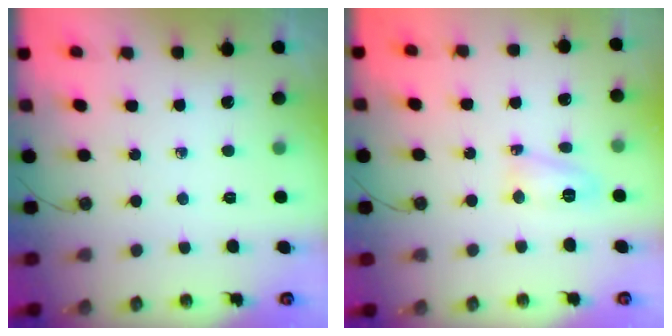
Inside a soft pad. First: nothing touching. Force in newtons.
{"total": 8.9, "press": 5.8, "slide": 6.8}